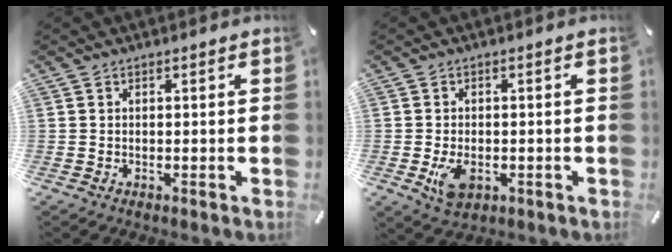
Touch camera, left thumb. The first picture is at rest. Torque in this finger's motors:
{"motor_torque": [0.14, 0.17, 0.01, -0.01, 0.02]}